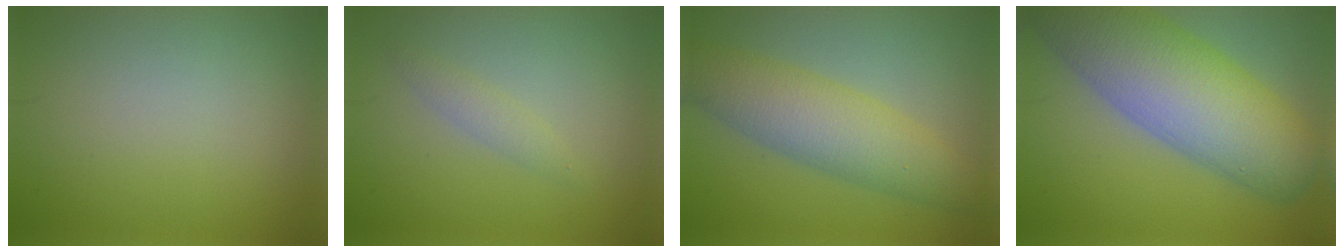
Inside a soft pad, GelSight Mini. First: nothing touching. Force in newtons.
{"total": 1.3, "press": 1.3, "slide": 0.0}
{"total": 6.5, "press": 6.5, "slide": 0.0}
{"total": 11.9, "press": 11.9, "slide": 0.6}